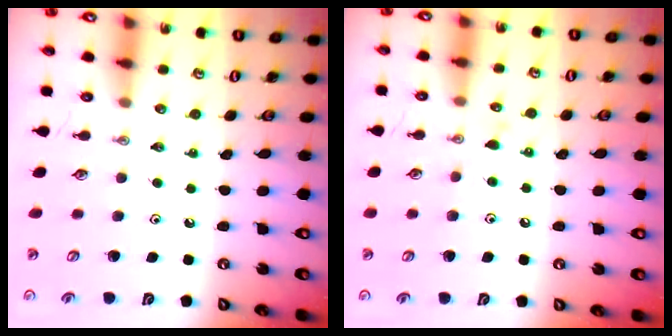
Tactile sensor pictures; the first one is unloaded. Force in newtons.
{"total": 7.0, "press": 6.9, "slide": 0.5}